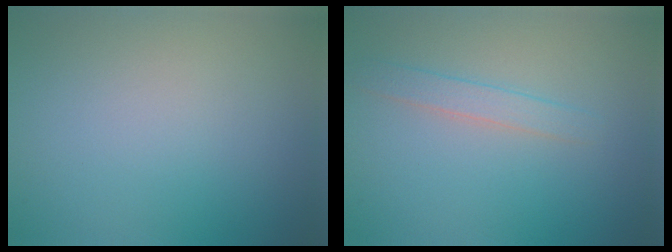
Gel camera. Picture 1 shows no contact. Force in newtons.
{"total": 1.7, "press": 1.7, "slide": 0.0}